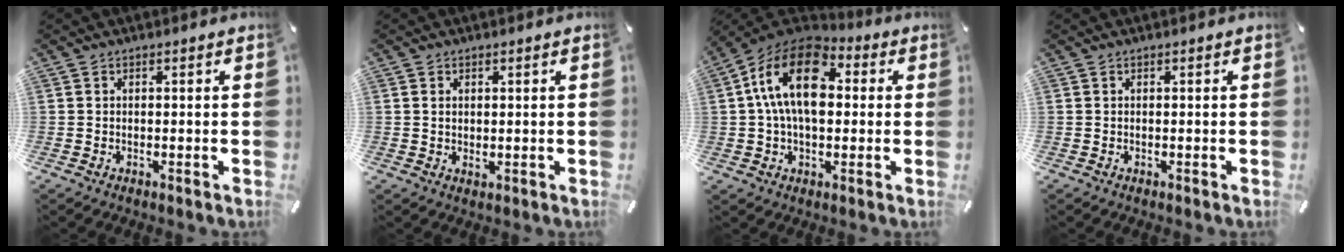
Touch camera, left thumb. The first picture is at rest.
{"total": 1.4, "force": [0.3, 0.9, 0.9], "torque": [-0.021, 0.004, 0.005]}
{"total": 17.0, "force": [3.1, 10.8, 12.8], "torque": [-0.257, 0.003, 0.048]}
{"total": 0.0}